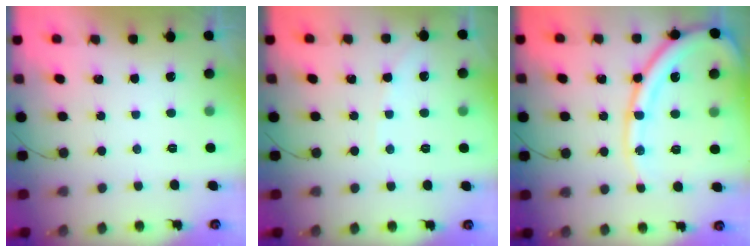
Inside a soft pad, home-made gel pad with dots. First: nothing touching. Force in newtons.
{"total": 2.5, "press": 2.4, "slide": 0.5}
{"total": 15.7, "press": 15.5, "slide": 2.3}